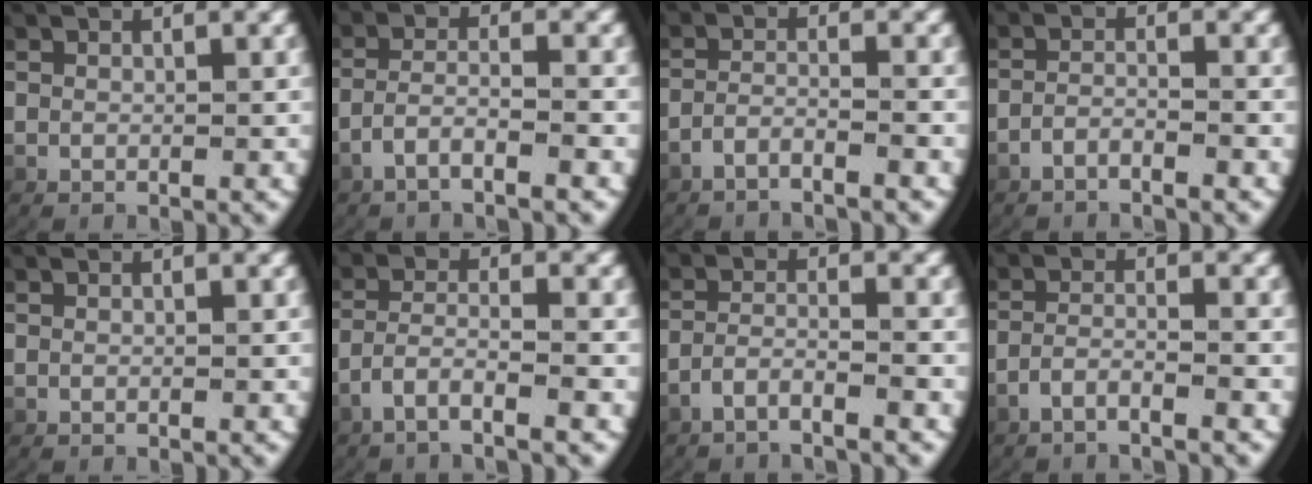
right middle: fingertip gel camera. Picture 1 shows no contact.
{"total": 2.9, "force": [-2.1, 0.4, 2.0], "torque": [-0.049, -0.010, -0.033]}
{"total": 2.7, "force": [-2.5, 0.0, 1.0], "torque": [-0.027, -0.007, -0.042]}
{"total": 2.3, "force": [-2.1, 0.1, 0.8], "torque": [-0.022, -0.005, -0.037]}
{"total": 0.0}
{"total": 3.6, "force": [-2.7, 0.5, 2.3], "torque": [-0.055, -0.012, -0.042]}
{"total": 3.0, "force": [-2.6, 0.1, 1.3], "torque": [-0.033, -0.008, -0.045]}
{"total": 2.6, "force": [-2.2, 0.0, 1.3], "torque": [-0.035, -0.007, -0.038]}